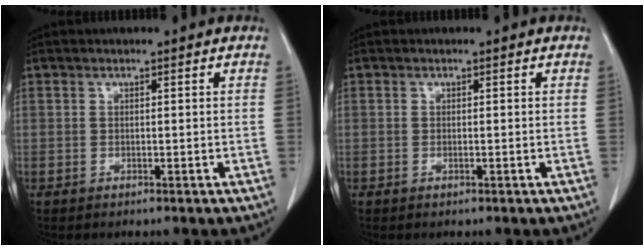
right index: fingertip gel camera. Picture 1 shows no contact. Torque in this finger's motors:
{"motor_torque": [-0.02, 0.03, -0.02, 0.01]}